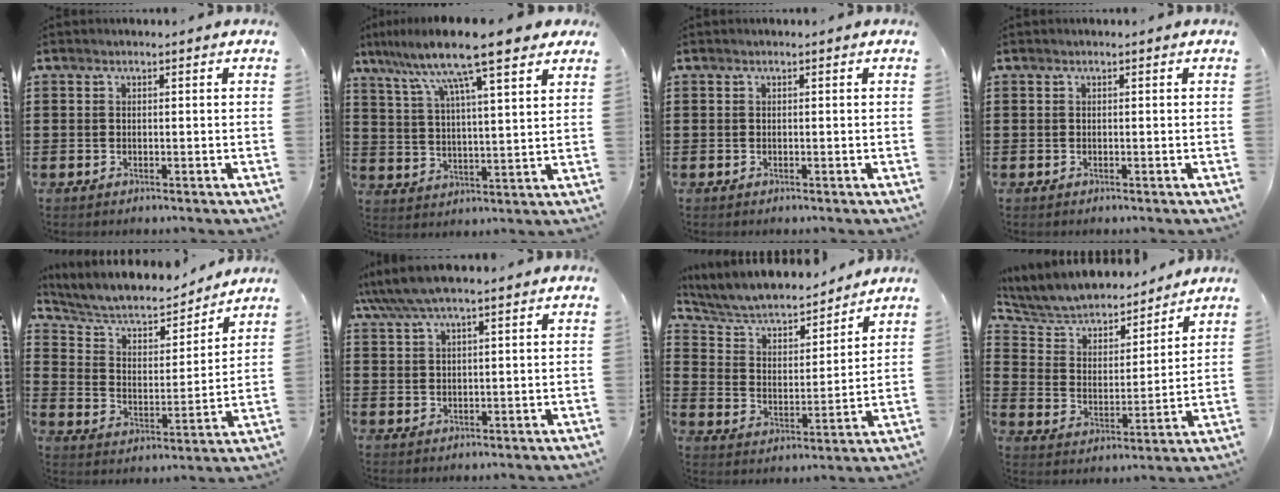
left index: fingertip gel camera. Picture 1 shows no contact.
{"total": 11.7, "force": [9.0, 1.0, 7.4], "torque": [-0.159, -0.040, 0.147]}
{"total": 0.0}
{"total": 0.0}
{"total": 6.5, "force": [5.6, 2.3, 2.2], "torque": [-0.073, -0.035, 0.093]}
{"total": 4.0, "force": [3.1, 0.5, 2.4], "torque": [-0.055, -0.001, 0.057]}
{"total": 5.2, "force": [4.8, 1.4, 1.6], "torque": [-0.056, -0.034, 0.075]}
{"total": 5.4, "force": [5.2, 1.5, 0.6], "torque": [-0.046, -0.039, 0.084]}